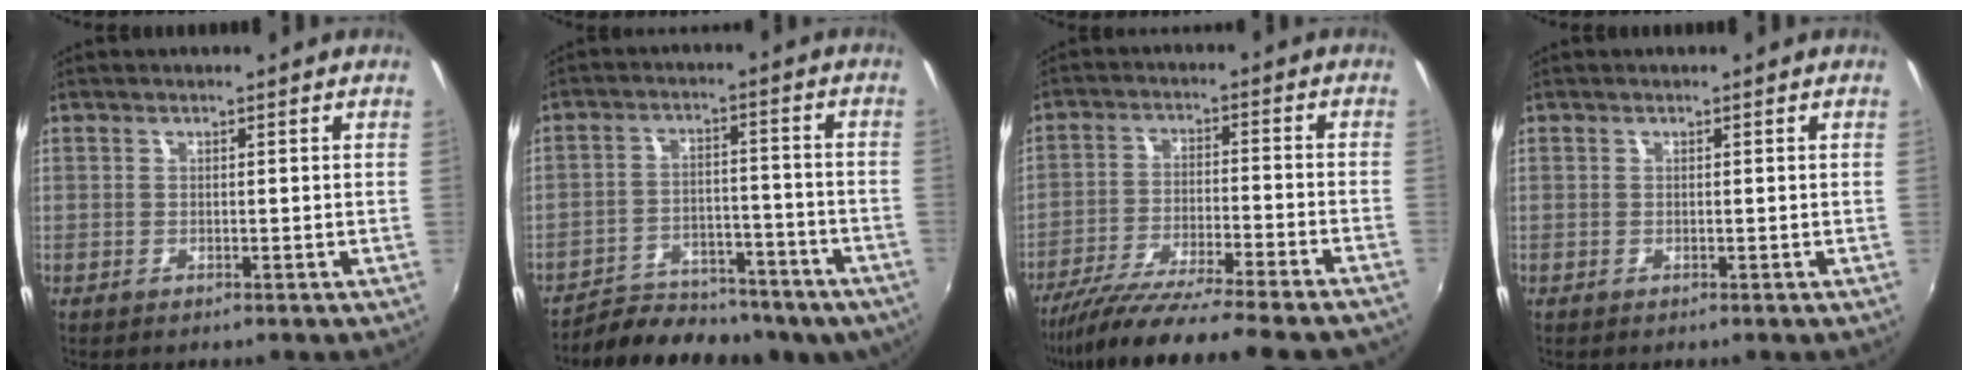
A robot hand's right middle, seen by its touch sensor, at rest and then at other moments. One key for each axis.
{"total": 18.7, "fx": -15.1, "fy": 7.4, "fz": 8.1, "tx": -0.151, "ty": -0.006, "tz": -0.199}
{"total": 20.1, "fx": -17.8, "fy": -1.0, "fz": 9.4, "tx": -0.172, "ty": -0.060, "tz": -0.277}
{"total": 0.0}